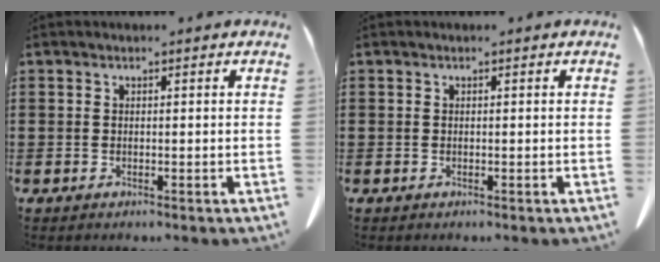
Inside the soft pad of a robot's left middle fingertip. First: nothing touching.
{"total": 0.0}